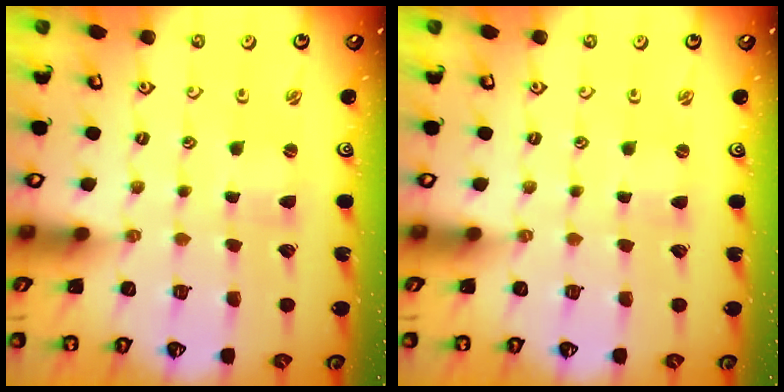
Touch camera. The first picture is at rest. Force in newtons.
{"total": 0.0}